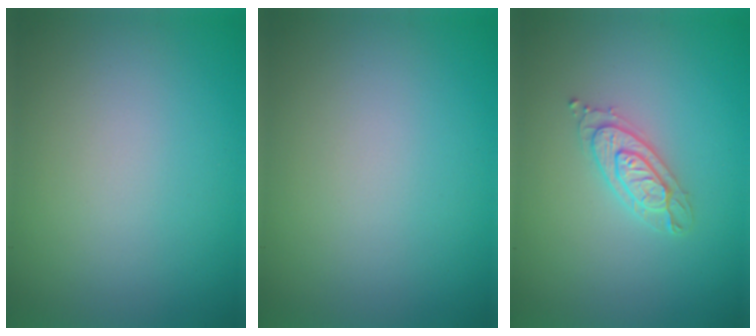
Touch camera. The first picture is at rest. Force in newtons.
{"total": 0.0}
{"total": 2.2, "press": 2.1, "slide": 0.4}